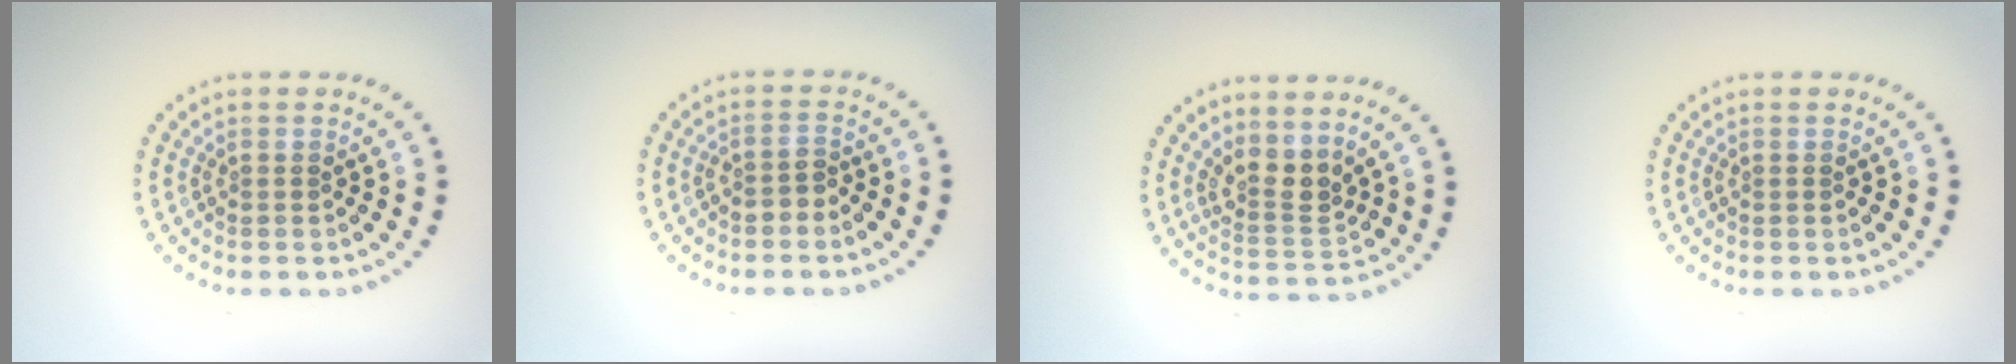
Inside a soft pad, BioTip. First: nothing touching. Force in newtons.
{"total": 1.4, "press": 1.2, "slide": 0.7}
{"total": 2.9, "press": 2.3, "slide": 1.6}
{"total": 0.0}